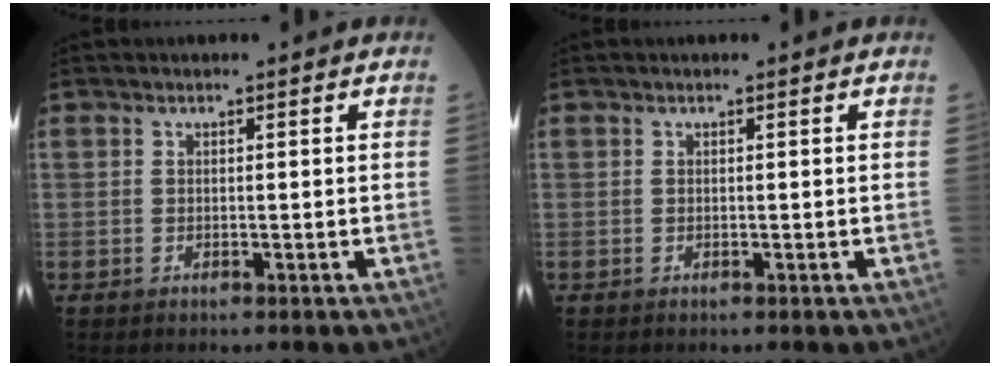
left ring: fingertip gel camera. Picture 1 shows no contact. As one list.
[{"total": 0.0}]